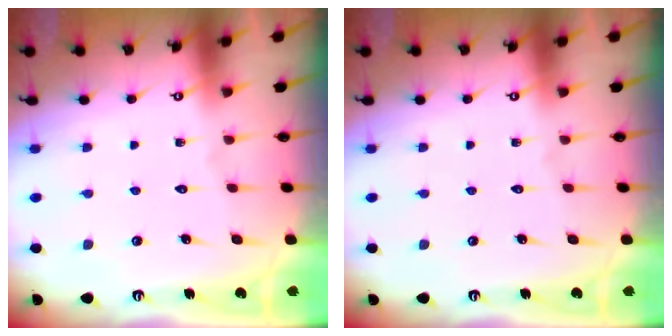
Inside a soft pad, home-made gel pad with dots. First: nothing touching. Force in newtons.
{"total": 0.0}